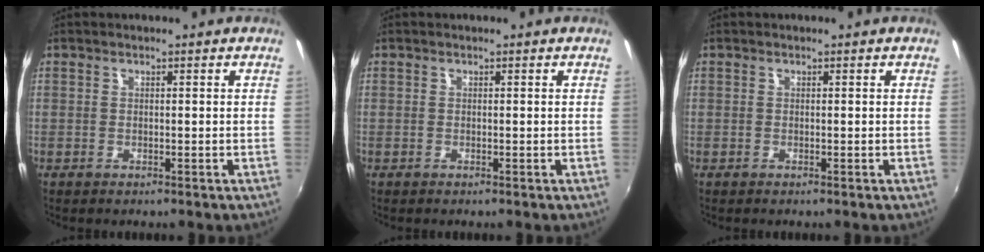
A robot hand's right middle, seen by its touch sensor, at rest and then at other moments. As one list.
[{"total": 0.0}, {"total": 0.0}]